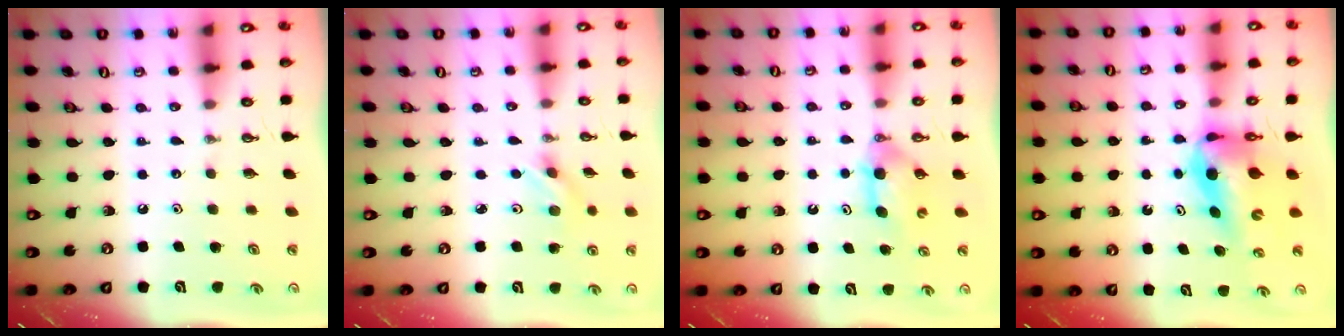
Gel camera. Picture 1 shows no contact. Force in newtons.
{"total": 2.2, "press": 2.1, "slide": 0.6}
{"total": 6.4, "press": 3.6, "slide": 5.3}
{"total": 7.2, "press": 7.1, "slide": 0.9}